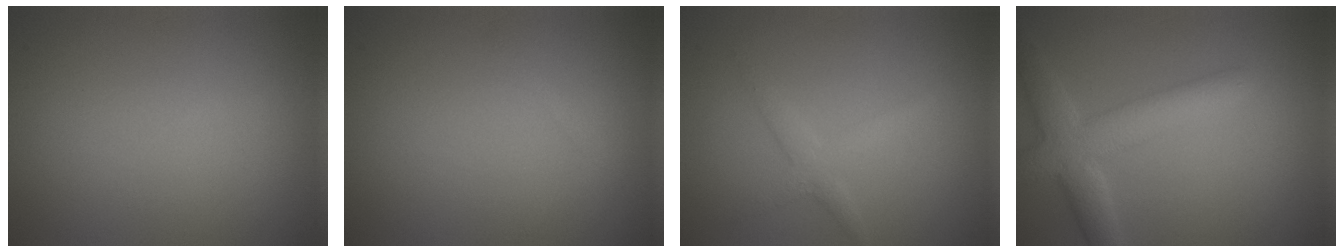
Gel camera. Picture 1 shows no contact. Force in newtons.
{"total": 0.6, "press": 0.6, "slide": 0.1}
{"total": 1.9, "press": 1.9, "slide": 0.0}
{"total": 4.8, "press": 4.8, "slide": 0.2}